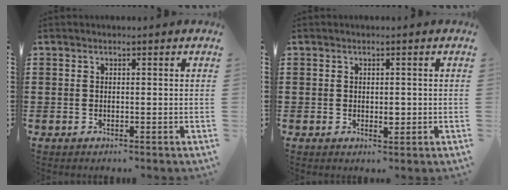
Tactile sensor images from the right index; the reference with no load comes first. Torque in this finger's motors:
{"motor_torque": [-0.19, 0.23, 0.02, 0.00]}